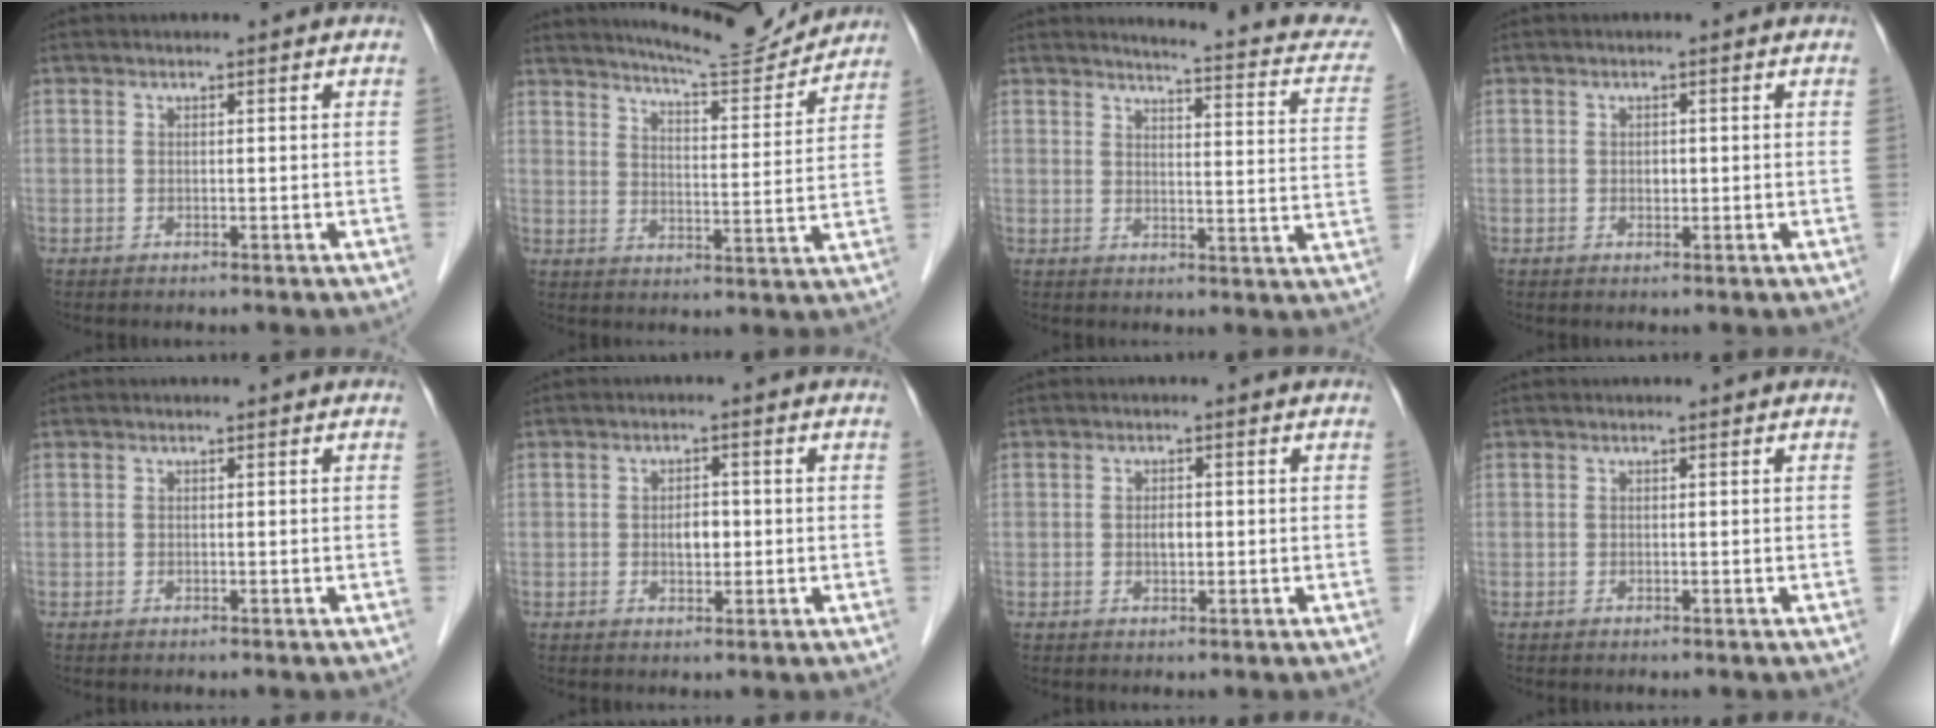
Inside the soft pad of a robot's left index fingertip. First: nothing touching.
{"total": 11.8, "force": [11.5, 0.5, 2.7], "torque": [-0.044, -0.010, 0.159]}
{"total": 13.3, "force": [12.2, 1.9, 5.1], "torque": [-0.048, -0.037, 0.114]}
{"total": 0.9, "force": [-0.1, 0.7, 0.6], "torque": [-0.010, 0.000, -0.001]}
{"total": 0.0}
{"total": 2.7, "force": [-0.2, 1.6, 2.2], "torque": [-0.036, 0.002, -0.001]}
{"total": 1.5, "force": [-0.1, 0.8, 1.3], "torque": [-0.024, 0.000, -0.001]}
{"total": 0.0}